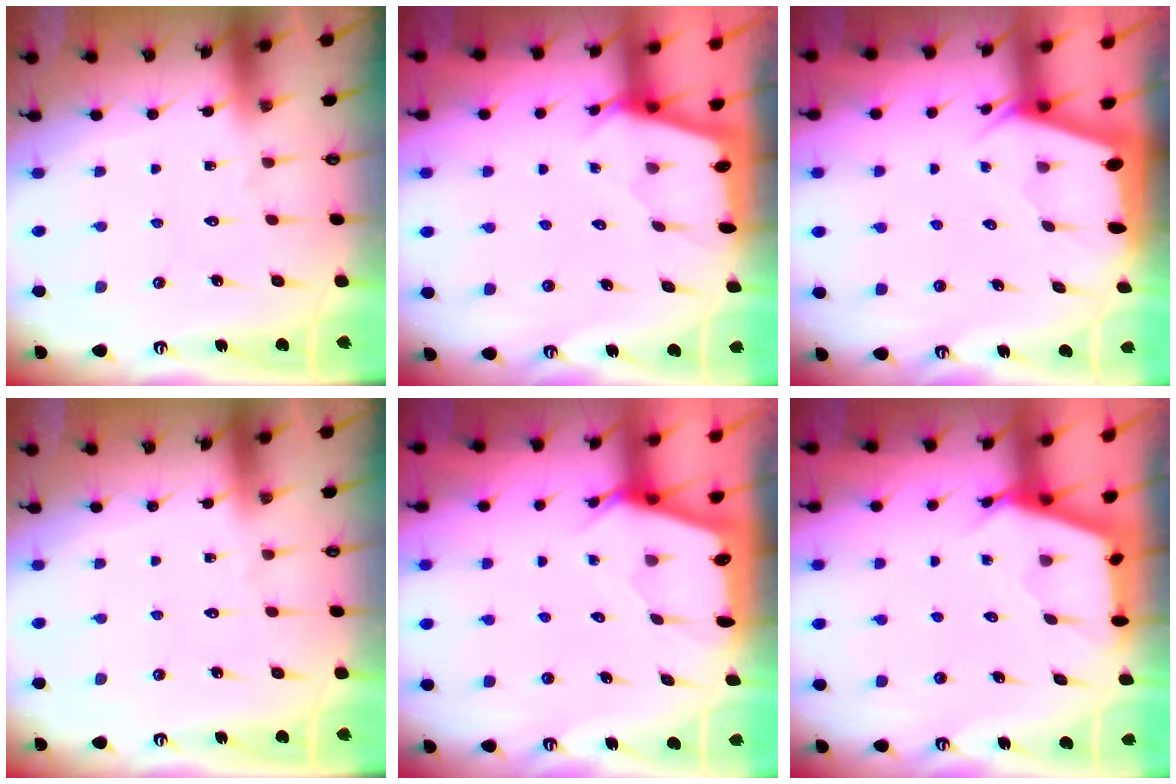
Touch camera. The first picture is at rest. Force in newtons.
{"total": 2.3, "press": 2.3, "slide": 0.3}
{"total": 2.0, "press": 2.0, "slide": 0.3}
{"total": 0.0}
{"total": 2.5, "press": 2.4, "slide": 0.3}
{"total": 2.6, "press": 2.5, "slide": 0.3}